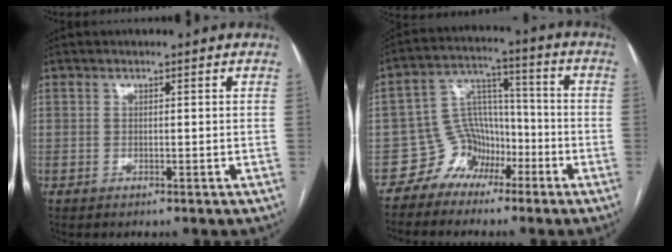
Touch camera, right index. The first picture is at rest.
{"total": 7.4, "force": [-4.6, 5.7, 0.9], "torque": [-0.010, 0.040, -0.076]}